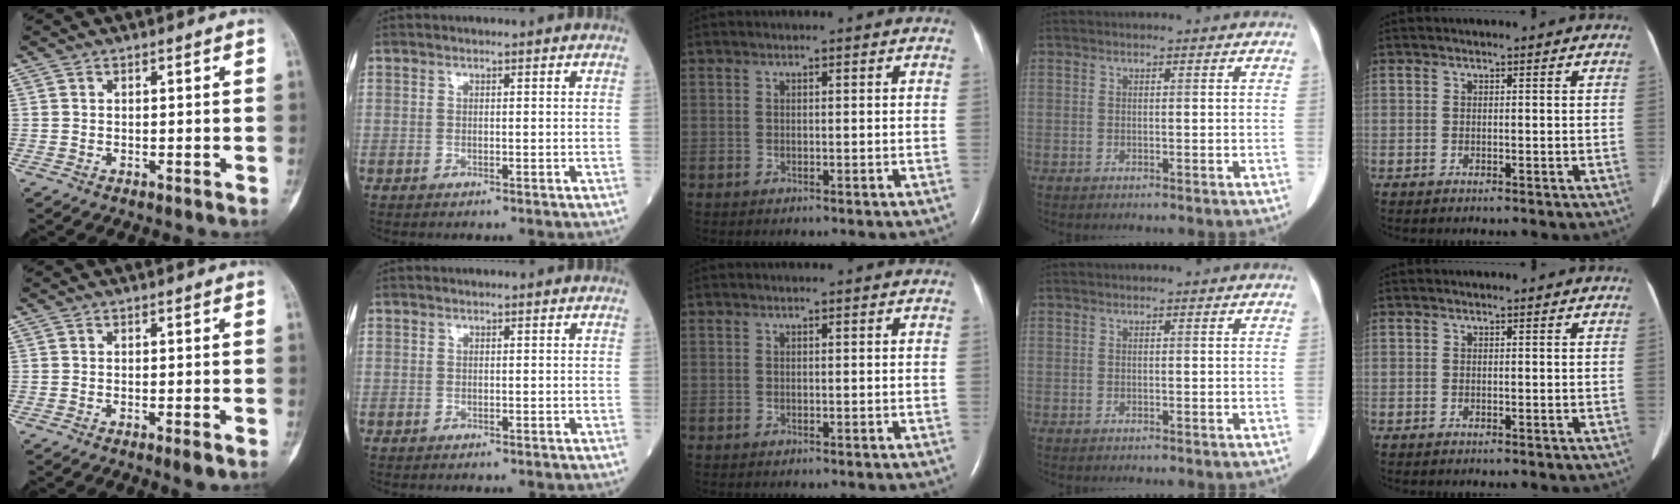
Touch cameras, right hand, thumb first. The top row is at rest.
{"thumb": {"total": 2.1, "force": [-1.0, 0.2, 1.8], "torque": [-0.029, -0.004, -0.016]}}